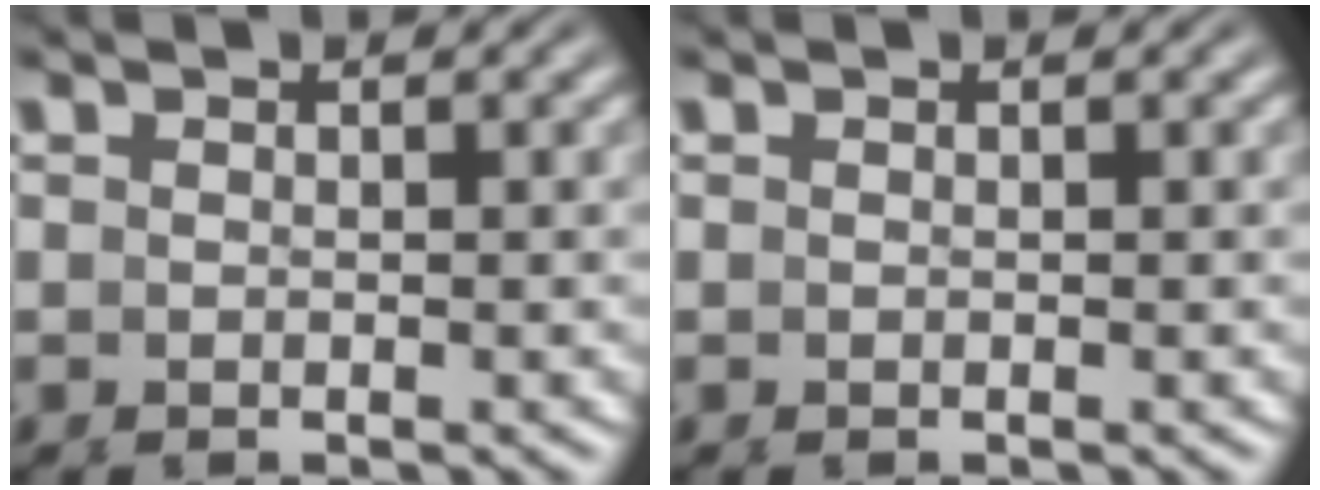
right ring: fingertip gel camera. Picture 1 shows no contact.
{"total": 0.0}